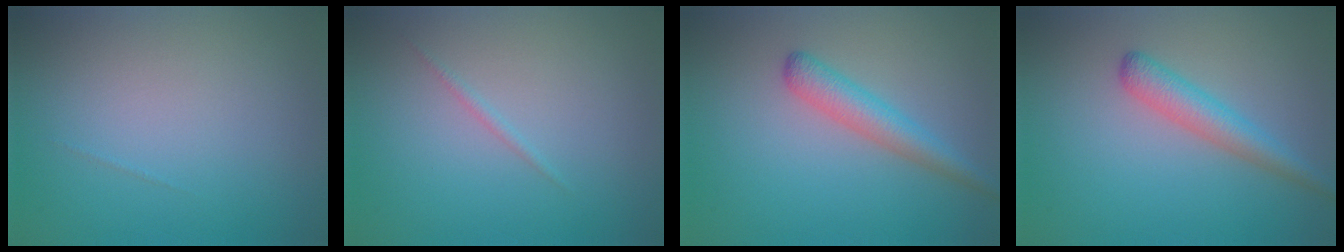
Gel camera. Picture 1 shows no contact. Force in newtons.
{"total": 0.6, "press": 0.6, "slide": 0.0}
{"total": 3.1, "press": 3.1, "slide": 0.1}
{"total": 3.1, "press": 3.1, "slide": 0.1}